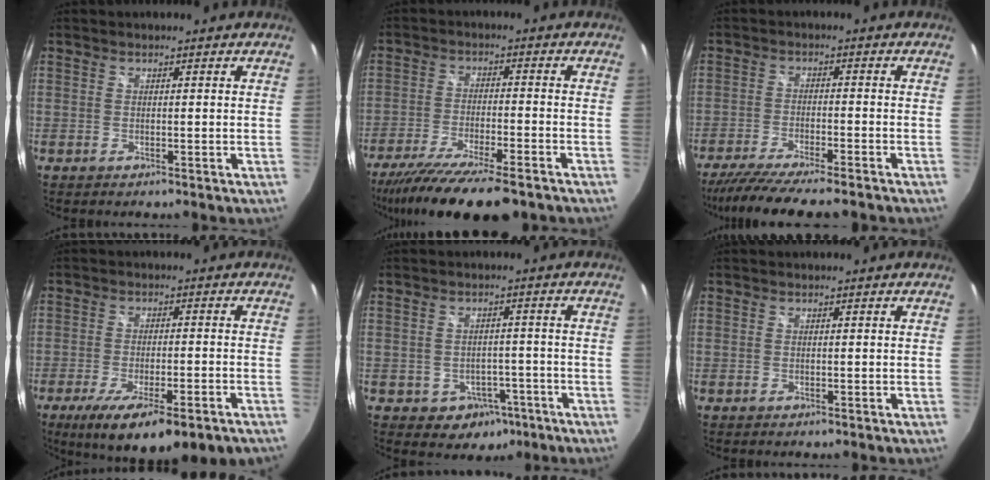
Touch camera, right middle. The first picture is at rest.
{"total": 16.7, "force": [-13.5, 2.5, 9.6], "torque": [-0.190, -0.044, -0.220]}
{"total": 13.8, "force": [-11.9, 1.1, 6.9], "torque": [-0.144, -0.035, -0.191]}
{"total": 14.7, "force": [-9.1, 2.9, 11.2], "torque": [-0.199, -0.047, -0.133]}
{"total": 6.4, "force": [-3.1, 5.2, 2.1], "torque": [-0.046, 0.016, -0.021]}
{"total": 0.0}